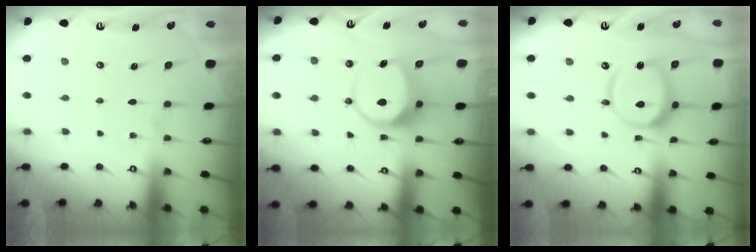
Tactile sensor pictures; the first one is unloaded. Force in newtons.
{"total": 8.6, "press": 8.5, "slide": 1.4}
{"total": 14.7, "press": 14.6, "slide": 1.7}